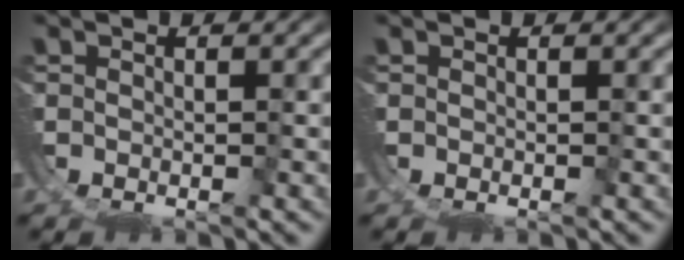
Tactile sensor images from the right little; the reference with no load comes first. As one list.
[{"total": 0.0}]